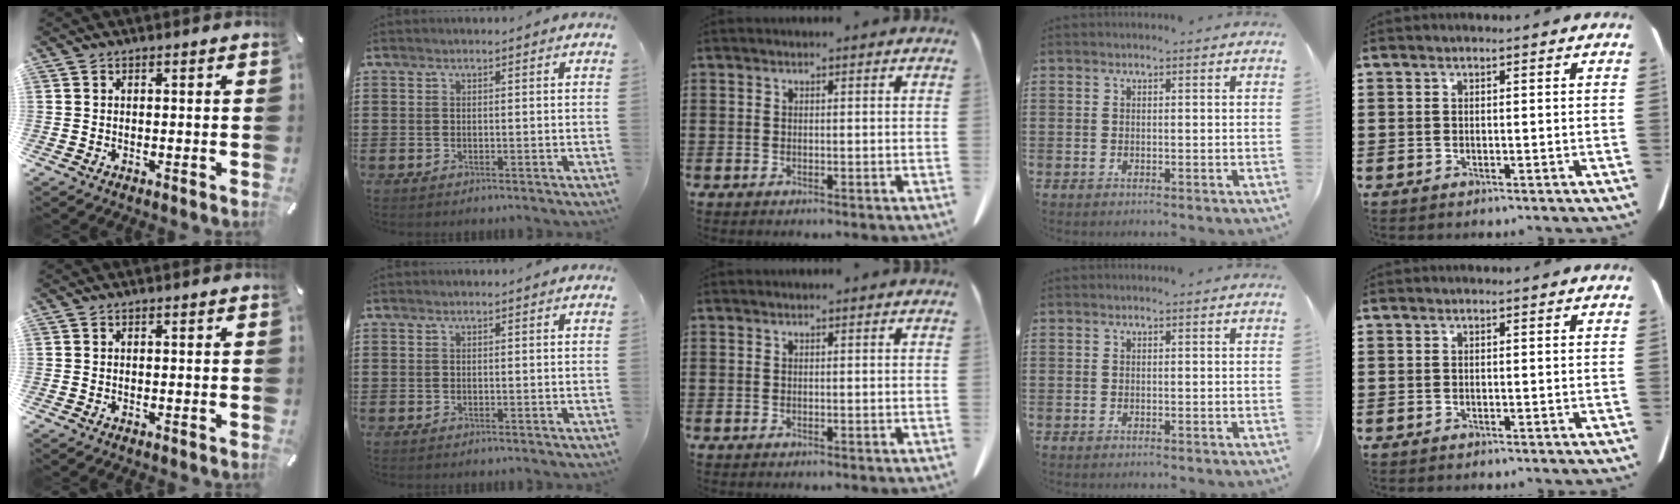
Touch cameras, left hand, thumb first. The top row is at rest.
{}